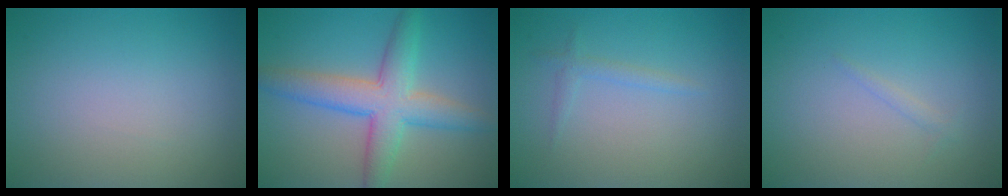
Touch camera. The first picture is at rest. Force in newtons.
{"total": 6.0, "press": 6.0, "slide": 0.1}
{"total": 1.0, "press": 1.0, "slide": 0.1}
{"total": 0.6, "press": 0.6, "slide": 0.1}